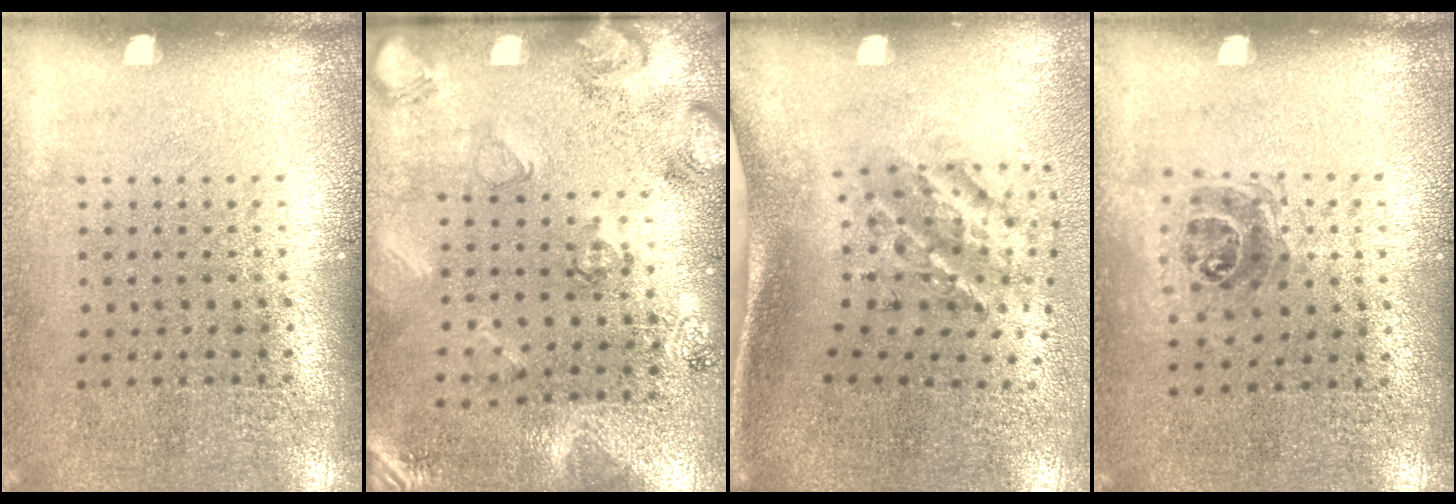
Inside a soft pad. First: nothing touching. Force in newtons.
{"total": 2.5, "press": 2.0, "slide": 1.5}
{"total": 2.2, "press": 1.3, "slide": 1.8}
{"total": 1.0, "press": 0.8, "slide": 0.5}